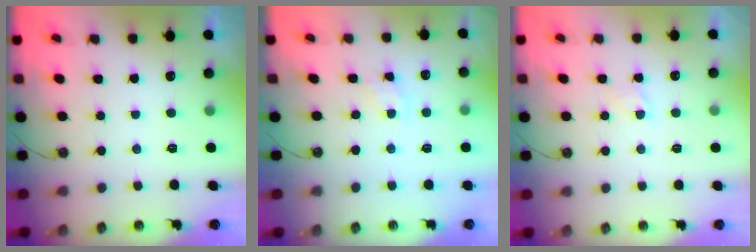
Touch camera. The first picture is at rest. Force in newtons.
{"total": 3.1, "press": 3.1, "slide": 0.5}
{"total": 3.0, "press": 3.0, "slide": 0.4}